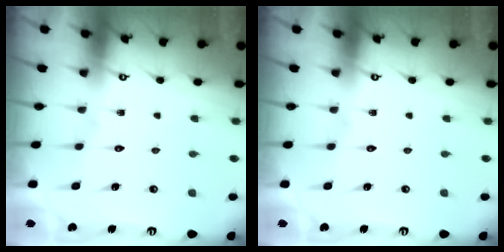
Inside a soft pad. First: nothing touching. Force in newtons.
{"total": 0.0}